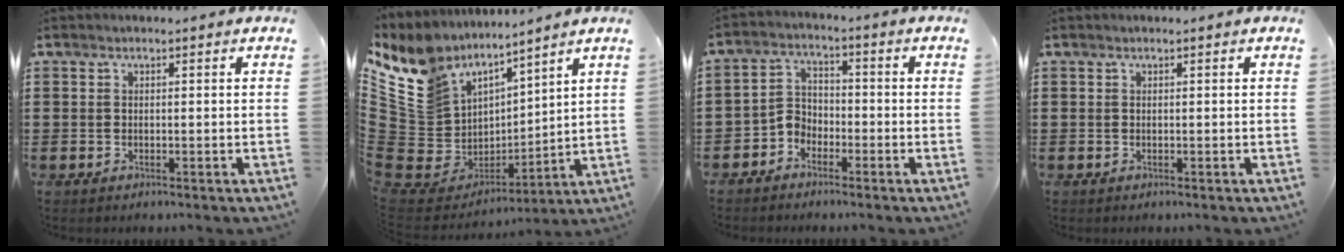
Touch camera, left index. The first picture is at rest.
{"total": 11.4, "force": [6.9, 8.6, 2.8], "torque": [-0.125, -0.060, 0.132]}
{"total": 4.0, "force": [-3.2, 2.1, 0.8], "torque": [-0.030, 0.007, -0.070]}
{"total": 0.0}